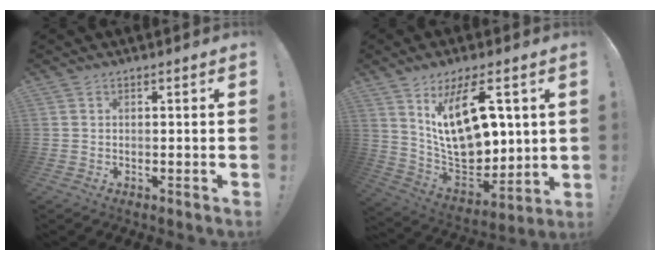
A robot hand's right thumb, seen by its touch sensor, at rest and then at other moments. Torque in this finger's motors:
{"motor_torque": [-0.54, 2.06, 1.49, 1.03, 0.21]}